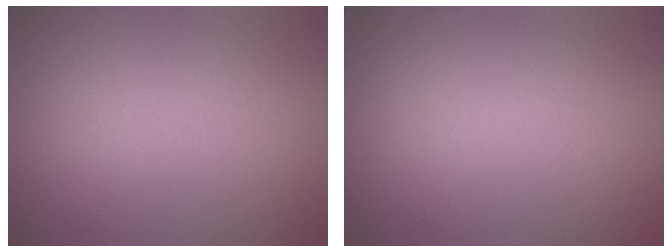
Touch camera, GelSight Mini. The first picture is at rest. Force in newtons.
{"total": 0.0}